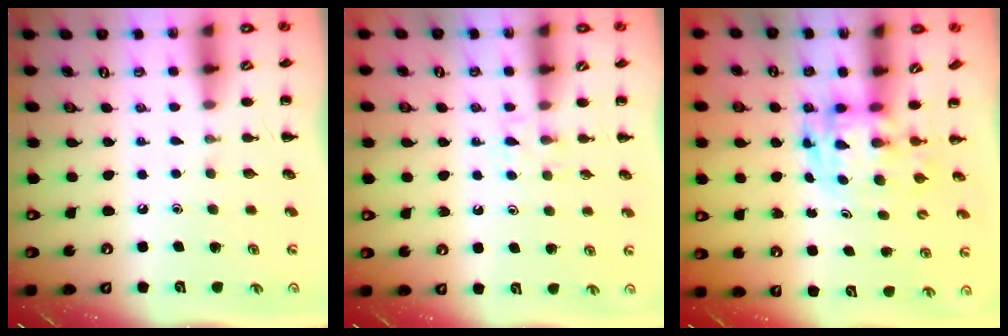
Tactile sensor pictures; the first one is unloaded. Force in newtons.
{"total": 2.9, "press": 2.7, "slide": 1.2}
{"total": 3.5, "press": 3.4, "slide": 0.7}